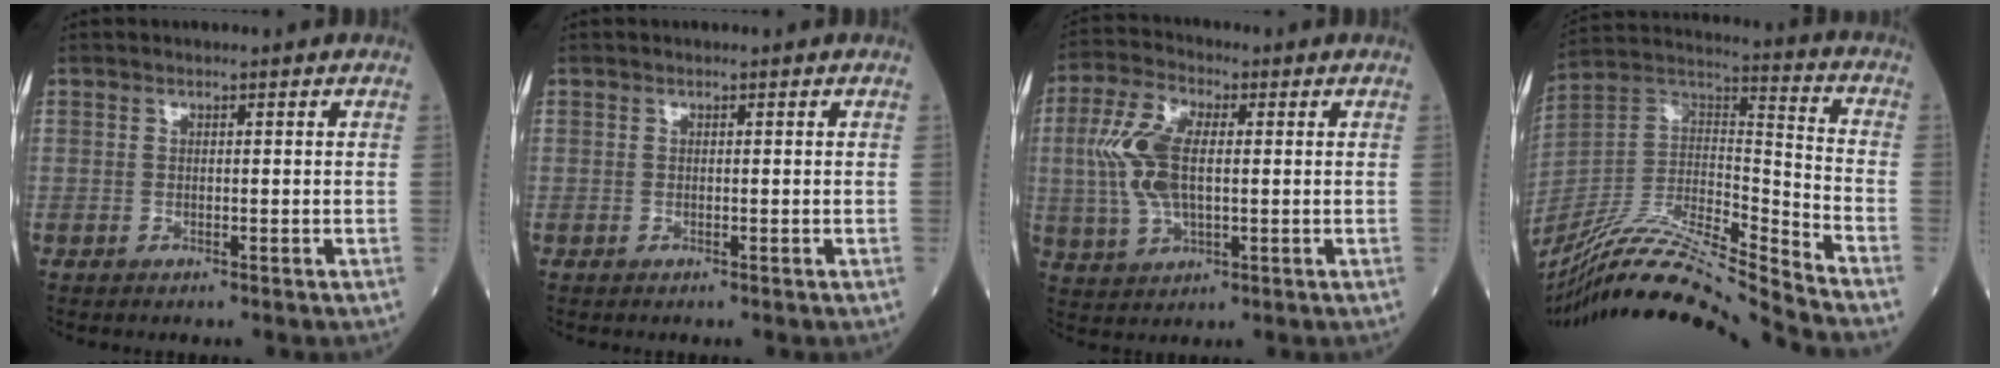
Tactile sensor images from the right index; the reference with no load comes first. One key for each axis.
{"total": 0.0}
{"total": 9.8, "fx": 0.7, "fy": 4.3, "fz": 8.8, "tx": -0.210, "ty": 0.014, "tz": 0.017}
{"total": 21.2, "fx": -19.1, "fy": -1.2, "fz": 9.3, "tx": -0.200, "ty": 0.002, "tz": -0.351}